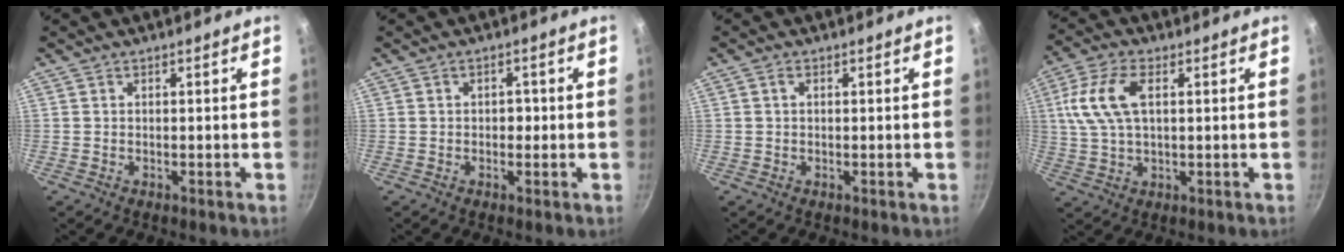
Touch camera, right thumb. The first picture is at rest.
{"total": 2.2, "force": [-0.2, 1.5, 1.6], "torque": [-0.013, 0.002, -0.004]}
{"total": 0.9, "force": [0.2, 0.5, 0.7], "torque": [-0.013, 0.004, 0.003]}
{"total": 10.4, "force": [2.3, 5.4, 8.6], "torque": [-0.179, 0.013, 0.041]}